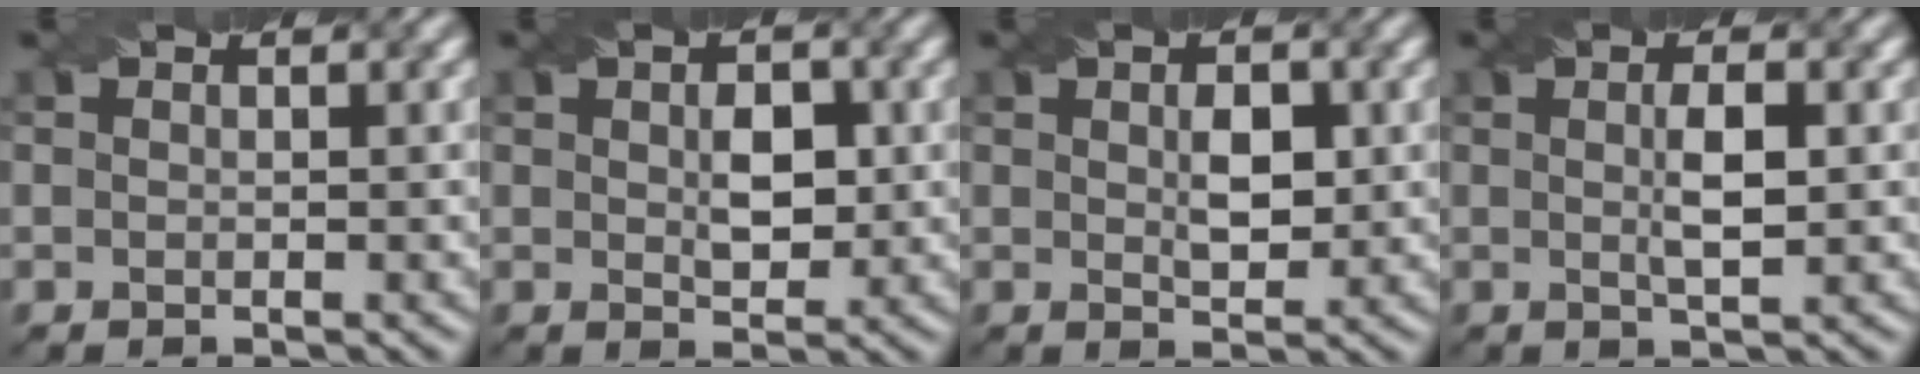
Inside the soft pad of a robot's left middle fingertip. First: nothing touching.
{"total": 3.1, "force": [0.4, 1.8, 2.5], "torque": [-0.045, -0.001, 0.008]}
{"total": 2.9, "force": [0.5, 1.5, 2.4], "torque": [-0.043, -0.001, 0.011]}
{"total": 2.8, "force": [0.2, 0.6, 2.7], "torque": [-0.051, 0.002, 0.005]}